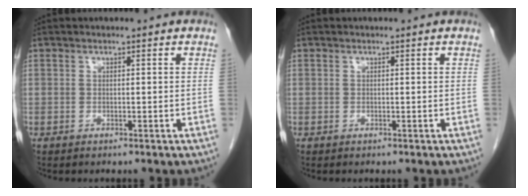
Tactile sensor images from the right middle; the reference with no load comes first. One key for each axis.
{"total": 0.0}